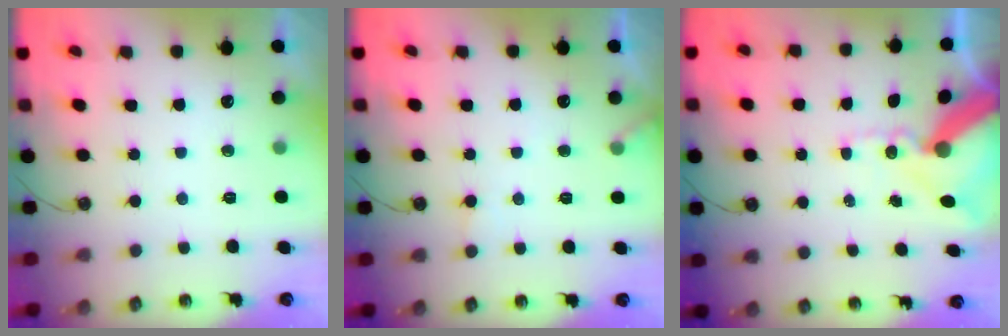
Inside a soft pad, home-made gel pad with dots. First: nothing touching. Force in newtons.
{"total": 8.1, "press": 8.0, "slide": 0.5}
{"total": 15.2, "press": 15.0, "slide": 1.9}